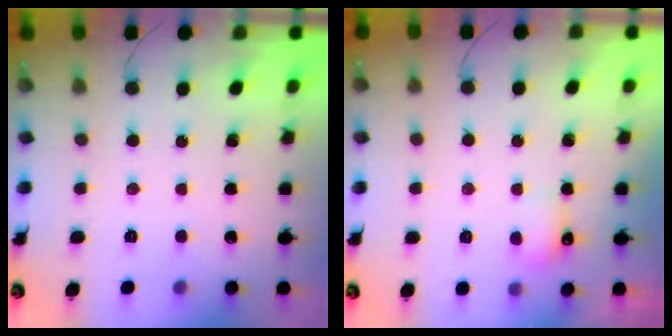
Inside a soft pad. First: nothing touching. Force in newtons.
{"total": 4.6, "press": 4.4, "slide": 1.3}